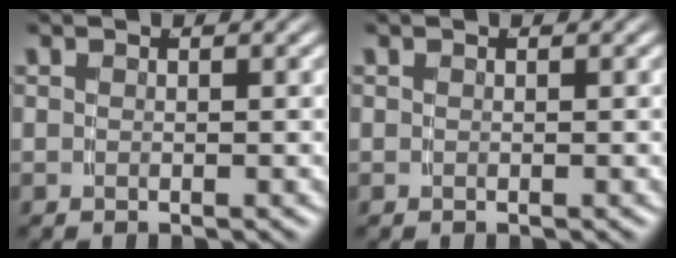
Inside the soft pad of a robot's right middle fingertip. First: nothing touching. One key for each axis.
{"total": 0.0}